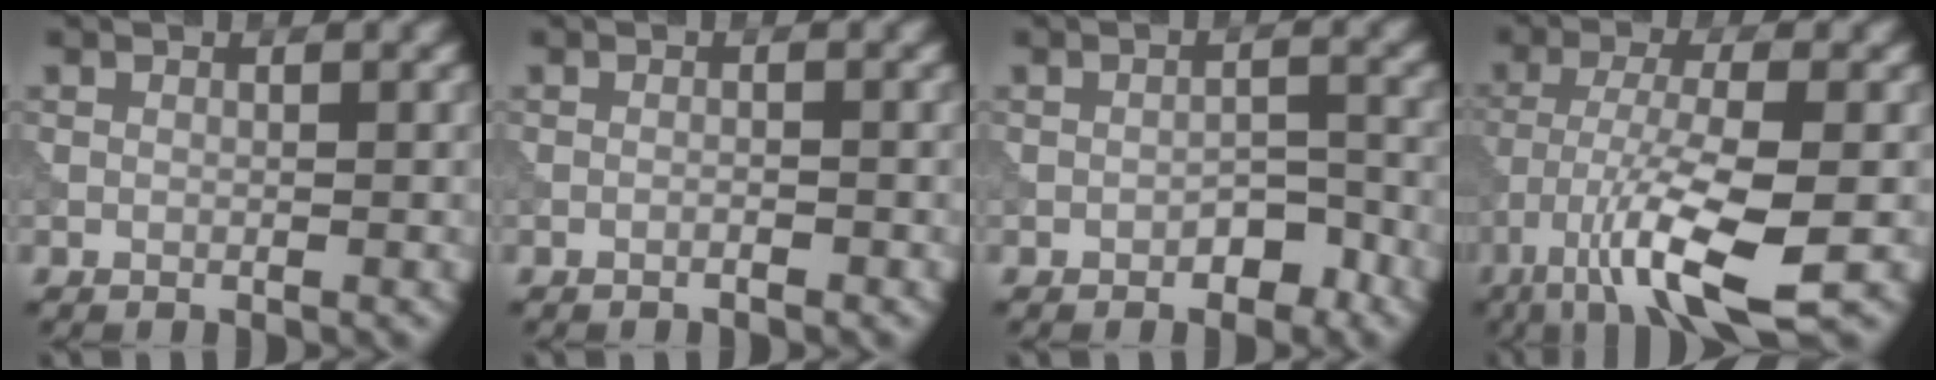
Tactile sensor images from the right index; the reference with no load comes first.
{"total": 0.7, "force": [-0.5, 0.1, 0.4], "torque": [-0.007, 0.000, -0.011]}
{"total": 2.4, "force": [-1.4, 1.2, 1.5], "torque": [-0.020, 0.007, -0.020]}
{"total": 9.0, "force": [-4.6, 1.9, 7.5], "torque": [-0.137, -0.005, -0.090]}